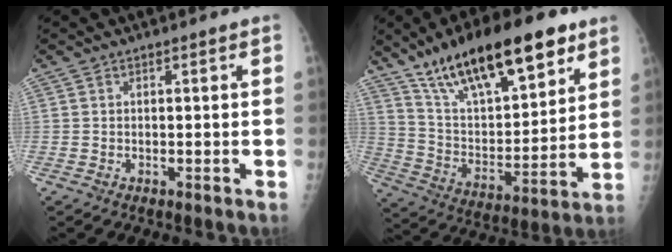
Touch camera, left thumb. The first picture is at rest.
{"total": 24.7, "force": [15.6, 9.2, 16.8], "torque": [-0.240, -0.043, 0.270]}